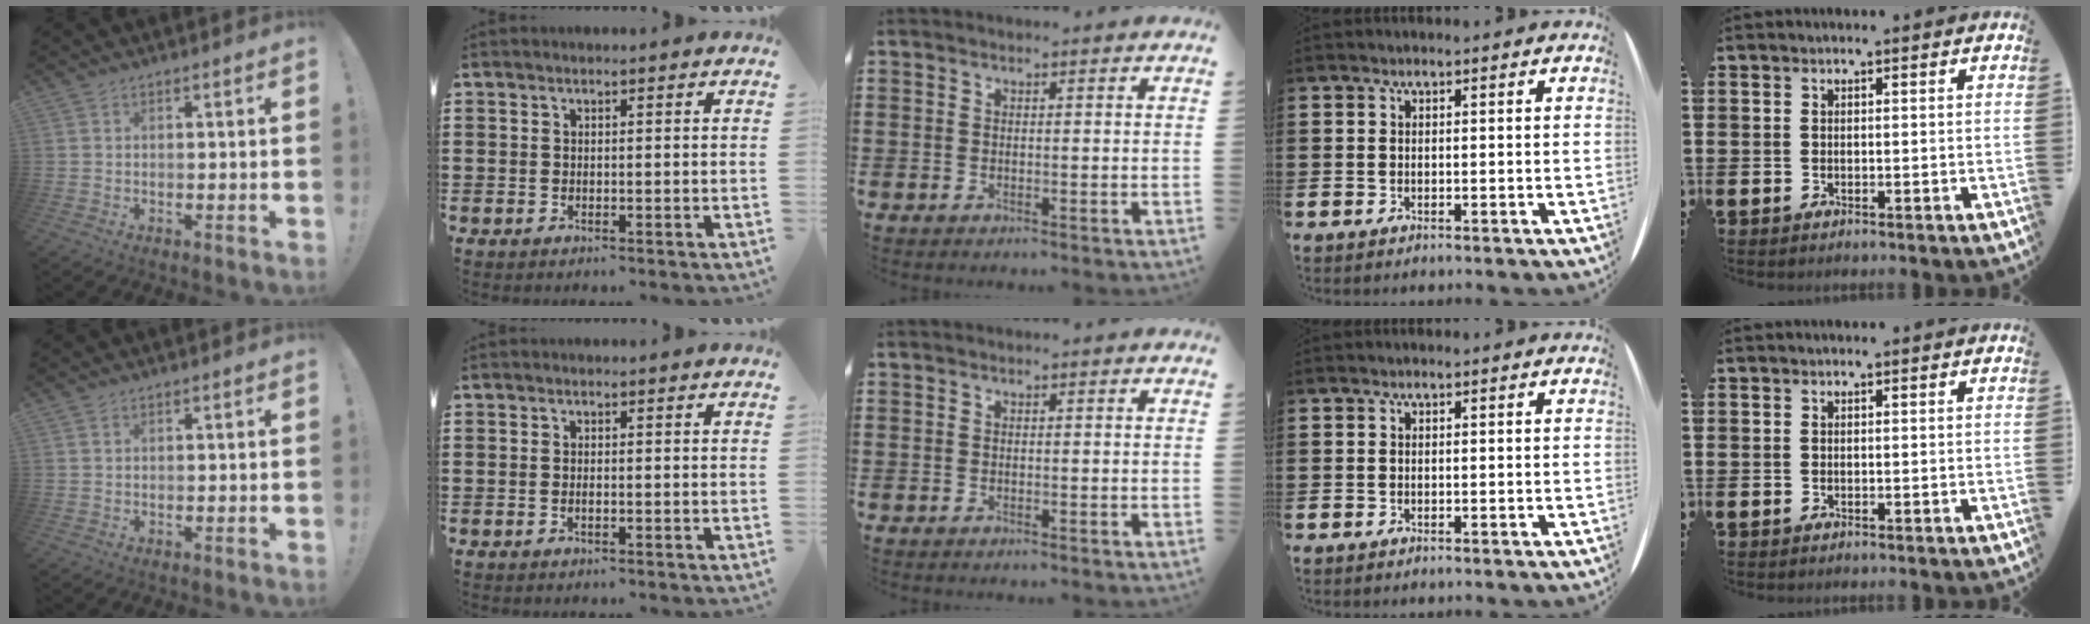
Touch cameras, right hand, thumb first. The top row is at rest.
{"thumb": {"total": 0.6, "force": [0.4, 0.4, 0.3], "torque": [-0.008, 0.002, 0.007]}, "index": {"total": 0.6, "force": [-0.2, 0.1, 0.6], "torque": [-0.011, -0.005, -0.003]}}